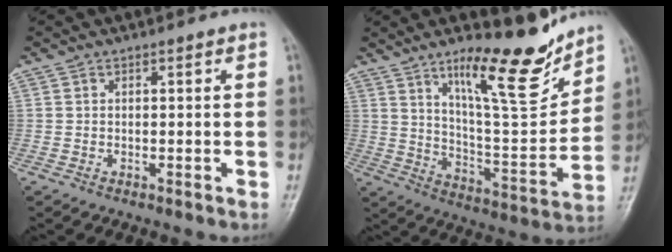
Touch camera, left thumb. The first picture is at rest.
{"total": 17.6, "force": [12.3, 4.2, 11.8], "torque": [-0.149, -0.091, 0.209]}